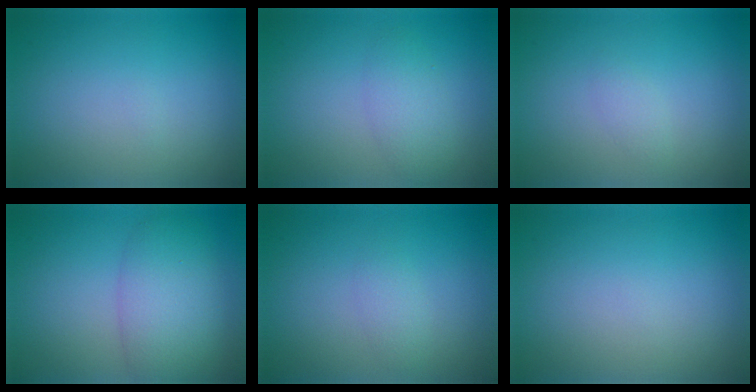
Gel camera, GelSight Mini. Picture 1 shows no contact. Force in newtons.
{"total": 2.3, "press": 2.3, "slide": 0.1}
{"total": 0.9, "press": 0.9, "slide": 0.0}
{"total": 5.7, "press": 5.7, "slide": 0.5}
{"total": 1.3, "press": 1.3, "slide": 0.0}
{"total": 0.0}